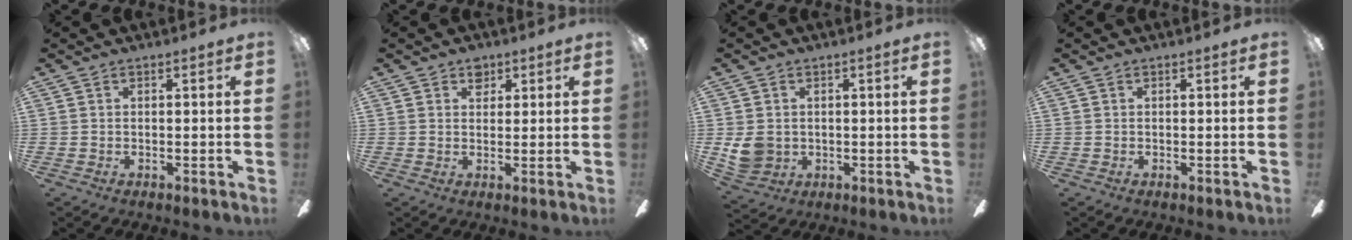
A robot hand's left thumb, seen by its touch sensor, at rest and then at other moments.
{"total": 3.5, "force": [2.1, 2.4, 1.4], "torque": [-0.006, -0.004, 0.035]}
{"total": 6.4, "force": [0.6, 5.7, 2.9], "torque": [-0.061, 0.004, 0.013]}
{"total": 0.0}